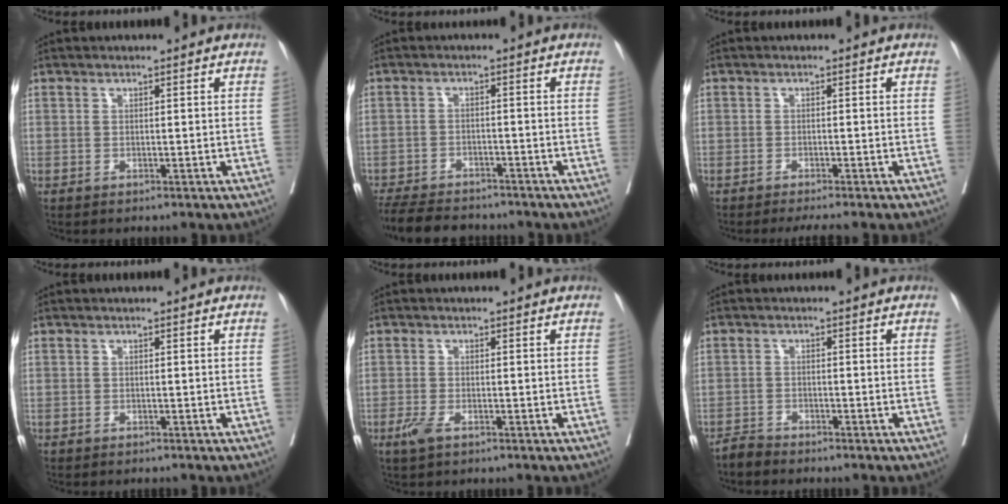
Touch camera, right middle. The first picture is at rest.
{"total": 11.2, "force": [-9.9, 3.1, 4.2], "torque": [-0.078, -0.011, -0.147]}
{"total": 3.1, "force": [-2.7, -0.2, 1.5], "torque": [-0.017, -0.006, -0.040]}
{"total": 0.5, "force": [-0.4, 0.2, 0.1], "torque": [-0.007, 0.000, -0.008]}
{"total": 2.3, "force": [-1.3, 0.8, 1.7], "torque": [-0.040, -0.003, -0.024]}
{"total": 1.8, "force": [-1.8, 0.1, -0.1], "torque": [0.004, -0.006, -0.033]}